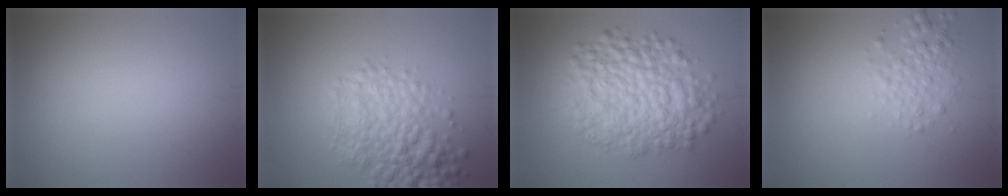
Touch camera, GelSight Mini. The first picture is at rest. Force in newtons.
{"total": 5.5, "press": 5.5, "slide": 0.2}
{"total": 7.7, "press": 7.7, "slide": 0.1}
{"total": 2.2, "press": 2.2, "slide": 0.0}